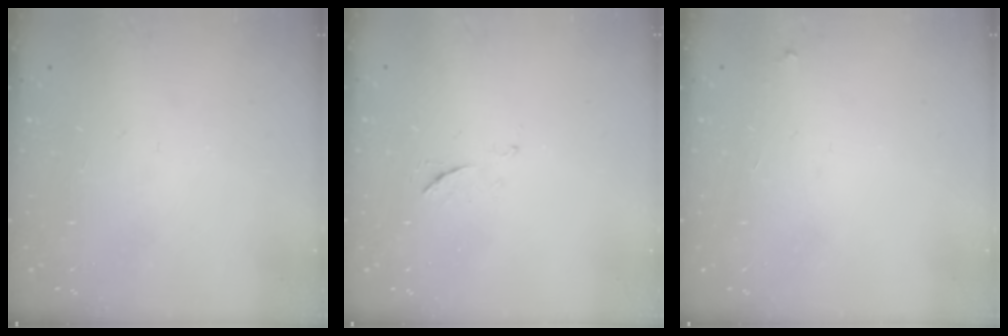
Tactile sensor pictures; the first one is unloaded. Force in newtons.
{"total": 5.5, "press": 5.4, "slide": 0.7}
{"total": 2.1, "press": 2.1, "slide": 0.1}